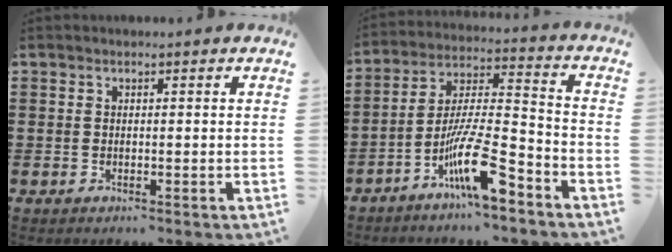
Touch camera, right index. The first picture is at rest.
{"total": 12.1, "force": [-7.6, 1.9, 9.3], "torque": [-0.179, 0.003, -0.141]}